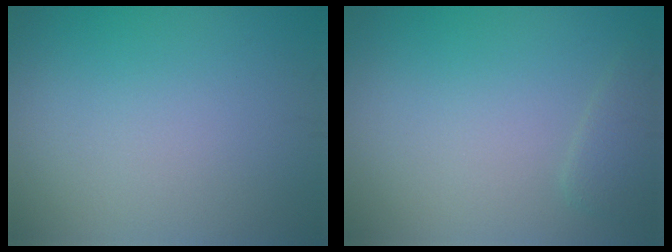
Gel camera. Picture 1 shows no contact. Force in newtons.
{"total": 1.6, "press": 1.6, "slide": 0.2}